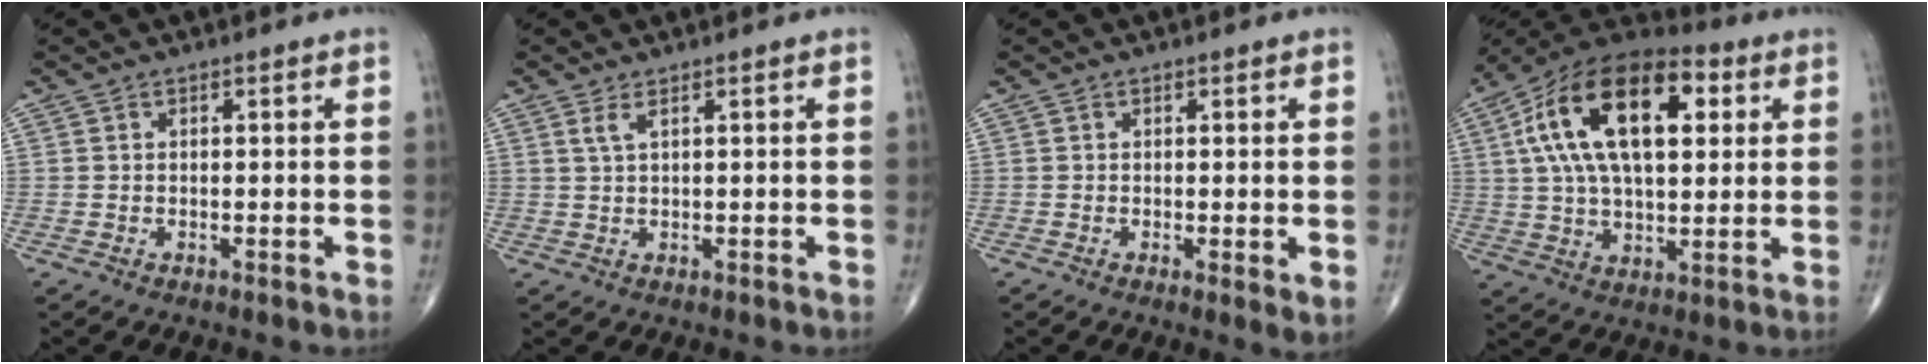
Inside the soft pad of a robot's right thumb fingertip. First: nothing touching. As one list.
[{"total": 1.8, "force": [1.0, 0.3, 1.5], "torque": [-0.036, 0.000, 0.025]}, {"total": 2.3, "force": [0.0, 0.5, 2.2], "torque": [-0.034, -0.010, -0.003]}, {"total": 23.2, "force": [6.2, 11.8, 19.0], "torque": [-0.323, 0.011, 0.095]}]